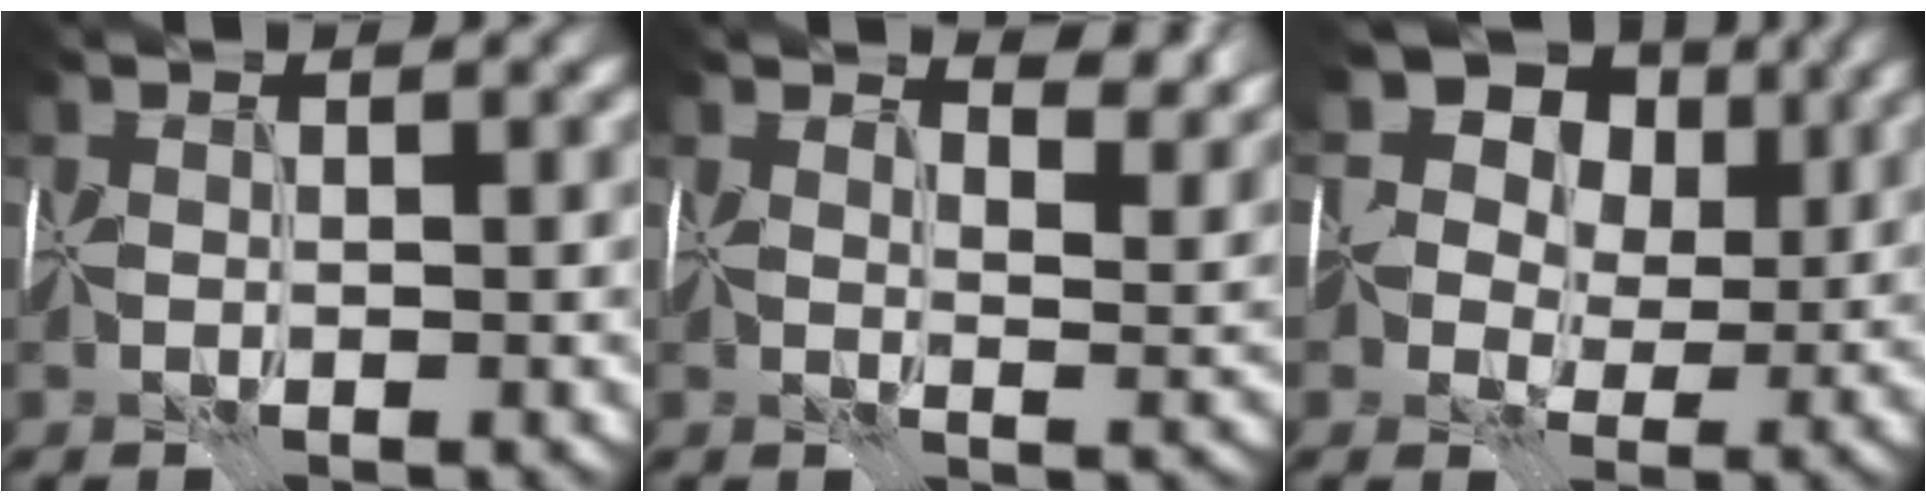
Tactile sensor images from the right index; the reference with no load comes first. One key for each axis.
{"total": 6.3, "fx": 5.0, "fy": 1.9, "fz": 3.3, "tx": -0.055, "ty": 0.000, "tz": 0.070}
{"total": 11.6, "fx": 4.9, "fy": 8.7, "fz": 5.9, "tx": -0.085, "ty": 0.026, "tz": 0.058}